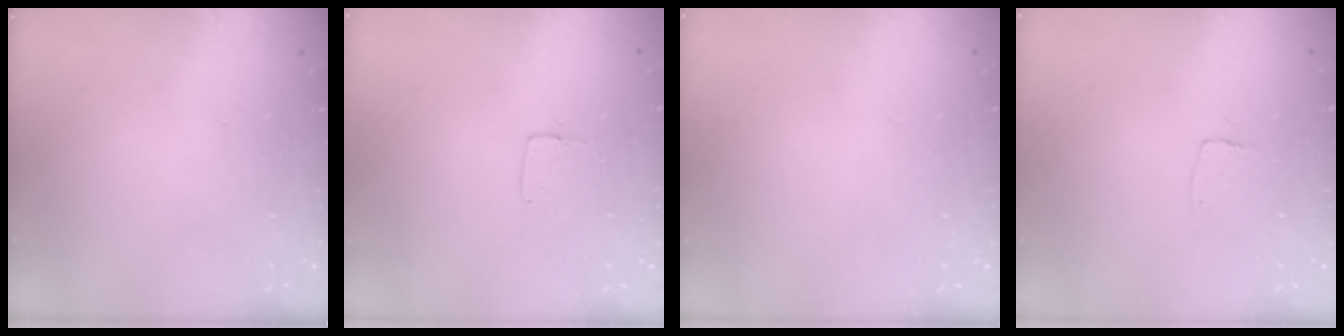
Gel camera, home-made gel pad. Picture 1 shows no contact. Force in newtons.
{"total": 2.9, "press": 2.9, "slide": 0.2}
{"total": 0.0}
{"total": 3.1, "press": 3.1, "slide": 0.2}